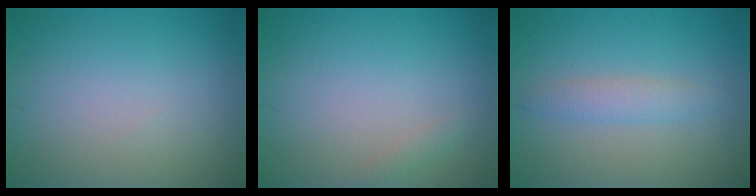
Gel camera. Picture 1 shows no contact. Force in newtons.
{"total": 0.7, "press": 0.7, "slide": 0.0}
{"total": 2.0, "press": 2.0, "slide": 0.1}